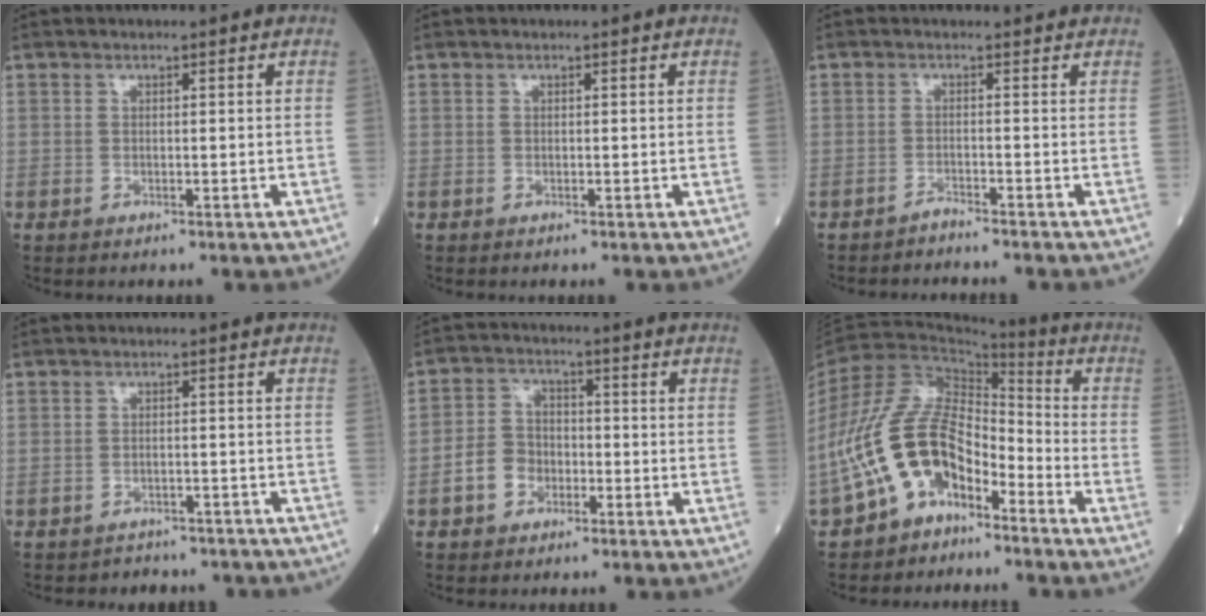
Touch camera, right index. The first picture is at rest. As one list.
[{"total": 0.0}, {"total": 1.4, "force": [-1.3, -0.1, 0.6], "torque": [-0.010, 0.013, -0.016]}, {"total": 6.4, "force": [-5.8, 2.8, 0.6], "torque": [-0.003, 0.016, -0.059]}, {"total": 5.5, "force": [-2.2, 4.4, 2.5], "torque": [-0.055, 0.019, -0.042]}, {"total": 12.3, "force": [-6.9, 6.5, 7.8], "torque": [-0.172, 0.033, -0.130]}]